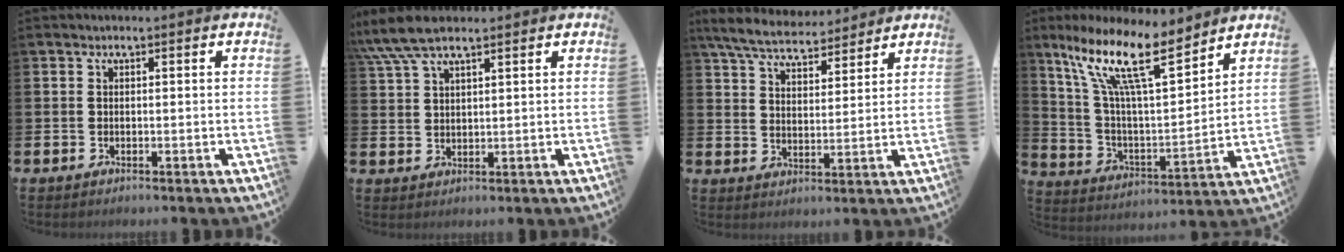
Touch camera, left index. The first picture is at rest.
{"total": 6.8, "force": [5.6, 1.6, 3.5], "torque": [-0.088, -0.009, 0.105]}
{"total": 6.8, "force": [6.4, 1.5, 1.7], "torque": [-0.063, -0.028, 0.116]}
{"total": 14.5, "force": [10.0, 4.1, 9.7], "torque": [-0.215, -0.044, 0.173]}